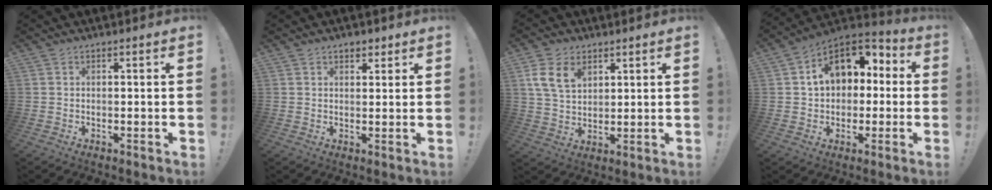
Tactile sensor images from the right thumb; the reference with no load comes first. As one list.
[{"total": 2.4, "force": [1.6, 1.5, 0.9], "torque": [-0.003, -0.006, 0.026]}, {"total": 10.0, "force": [4.7, 6.7, 5.8], "torque": [-0.107, -0.002, 0.093]}, {"total": 13.9, "force": [4.4, 10.1, 8.4], "torque": [-0.122, -0.008, 0.083]}]